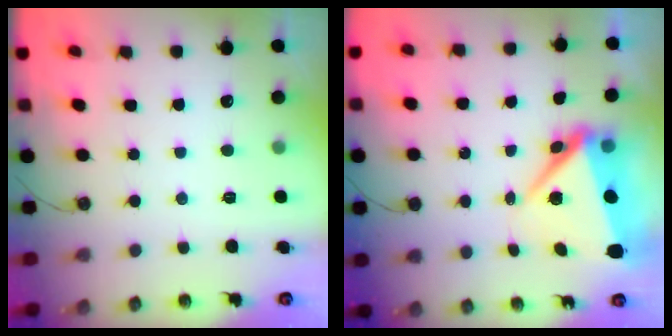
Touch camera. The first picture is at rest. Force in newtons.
{"total": 9.3, "press": 8.9, "slide": 2.8}